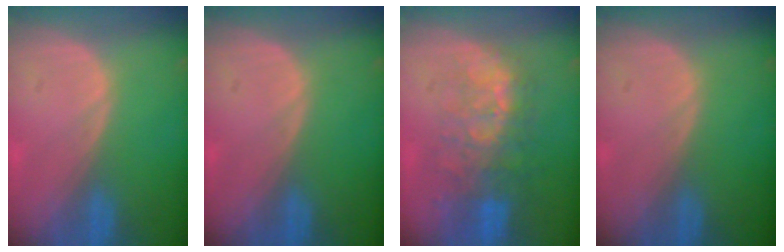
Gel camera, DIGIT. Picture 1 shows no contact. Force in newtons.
{"total": 0.0}
{"total": 10.1, "press": 8.6, "slide": 5.3}
{"total": 0.0}